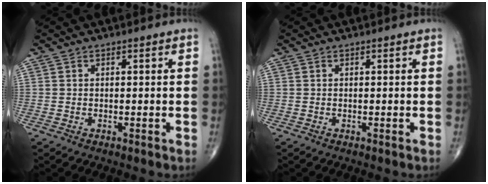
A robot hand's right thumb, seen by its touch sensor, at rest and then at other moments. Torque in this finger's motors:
{"motor_torque": [-0.01, 0.00, 0.00, 0.00, 0.00]}